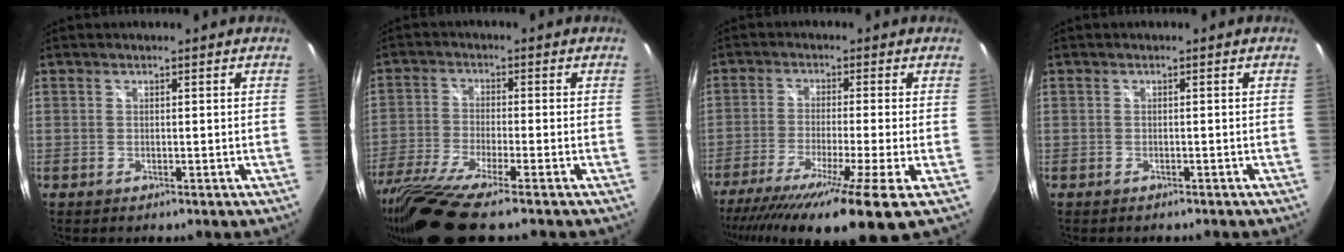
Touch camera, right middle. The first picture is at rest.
{"total": 13.2, "force": [-10.5, 0.2, 7.9], "torque": [-0.182, -0.046, -0.199]}
{"total": 15.7, "force": [-10.4, -0.7, 11.8], "torque": [-0.229, -0.065, -0.175]}
{"total": 1.3, "force": [-1.2, 0.3, 0.4], "torque": [-0.010, -0.008, -0.018]}